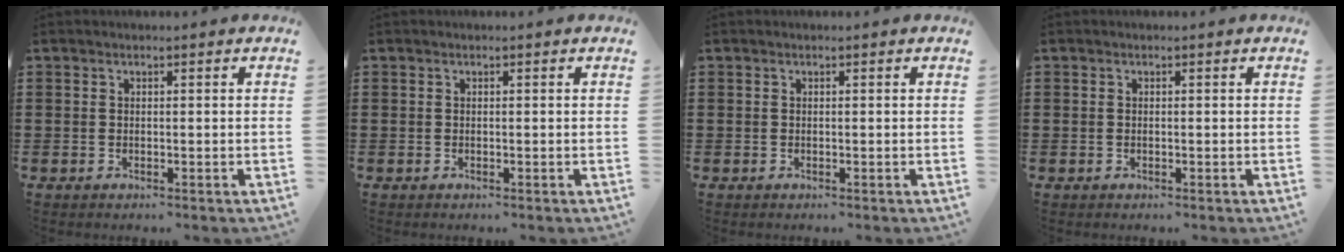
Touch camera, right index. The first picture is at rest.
{"total": 0.0}
{"total": 0.0}
{"total": 0.0}